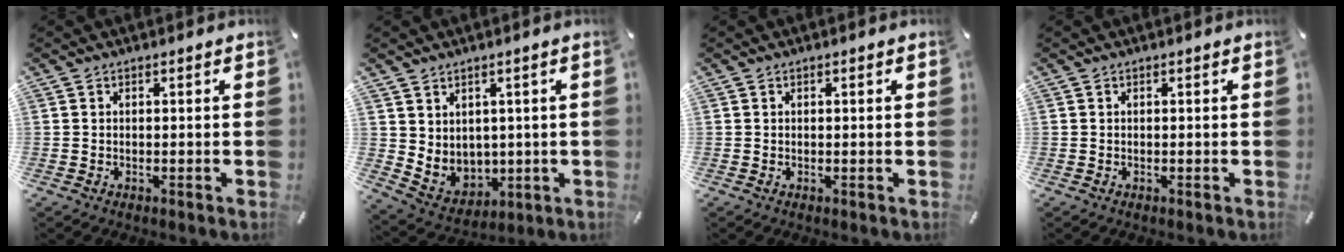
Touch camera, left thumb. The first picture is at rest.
{"total": 6.3, "force": [3.5, 5.2, 0.2], "torque": [-0.022, -0.035, 0.078]}
{"total": 0.5, "force": [0.1, 0.1, 0.5], "torque": [-0.010, -0.001, 0.002]}
{"total": 0.0}